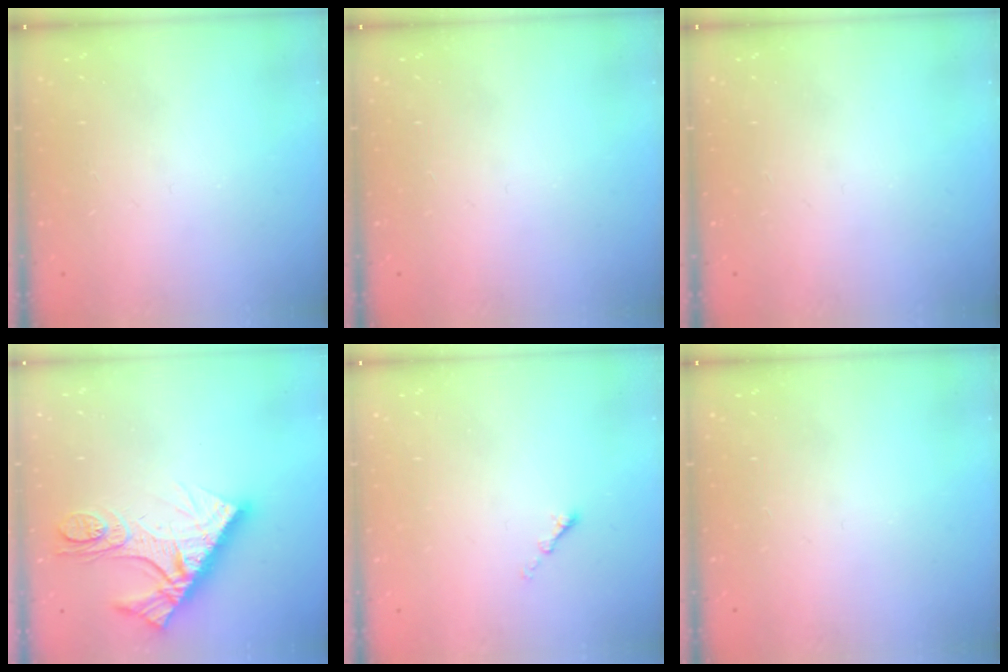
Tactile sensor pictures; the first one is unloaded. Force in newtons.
{"total": 0.0}
{"total": 0.0}
{"total": 14.2, "press": 14.1, "slide": 1.5}
{"total": 1.1, "press": 1.0, "slide": 0.5}
{"total": 0.0}